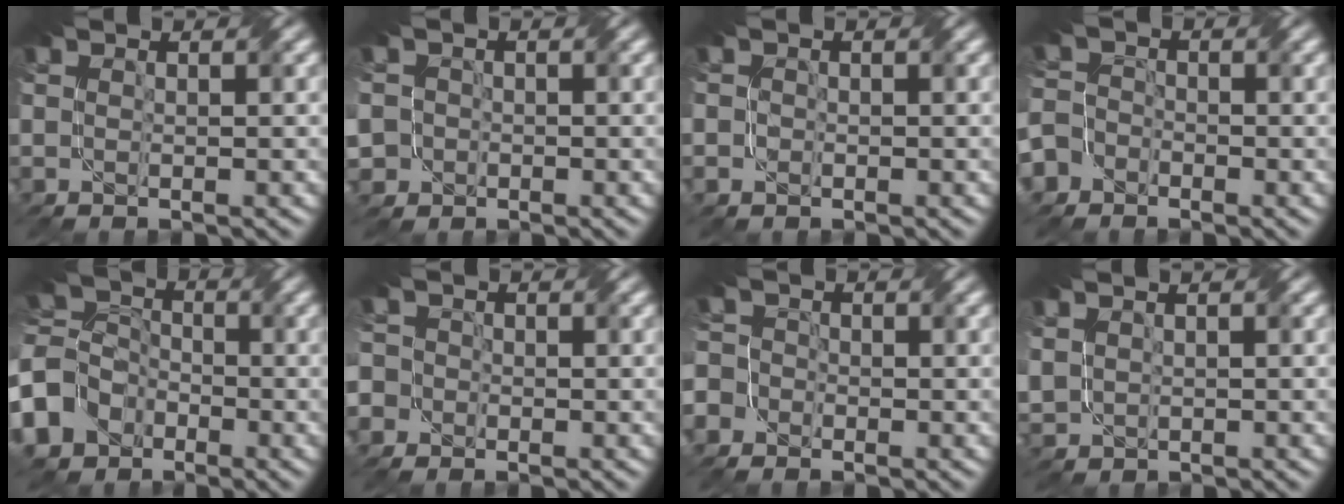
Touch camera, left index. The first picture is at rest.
{"total": 5.2, "force": [-1.7, 4.8, 1.2], "torque": [-0.044, 0.003, -0.047]}
{"total": 1.0, "force": [-0.2, 1.0, 0.1], "torque": [0.003, -0.004, -0.006]}
{"total": 4.8, "force": [-3.2, 3.5, 0.7], "torque": [-0.003, -0.001, -0.066]}
{"total": 8.8, "force": [-4.4, 7.0, 3.1], "torque": [-0.087, -0.007, -0.094]}
{"total": 4.9, "force": [-2.0, 4.3, 1.2], "torque": [-0.032, 0.009, -0.061]}
{"total": 4.7, "force": [-2.8, 3.6, 1.1], "torque": [-0.015, 0.005, -0.061]}
{"total": 1.6, "force": [0.7, 1.4, 0.4], "torque": [-0.020, -0.001, 0.020]}